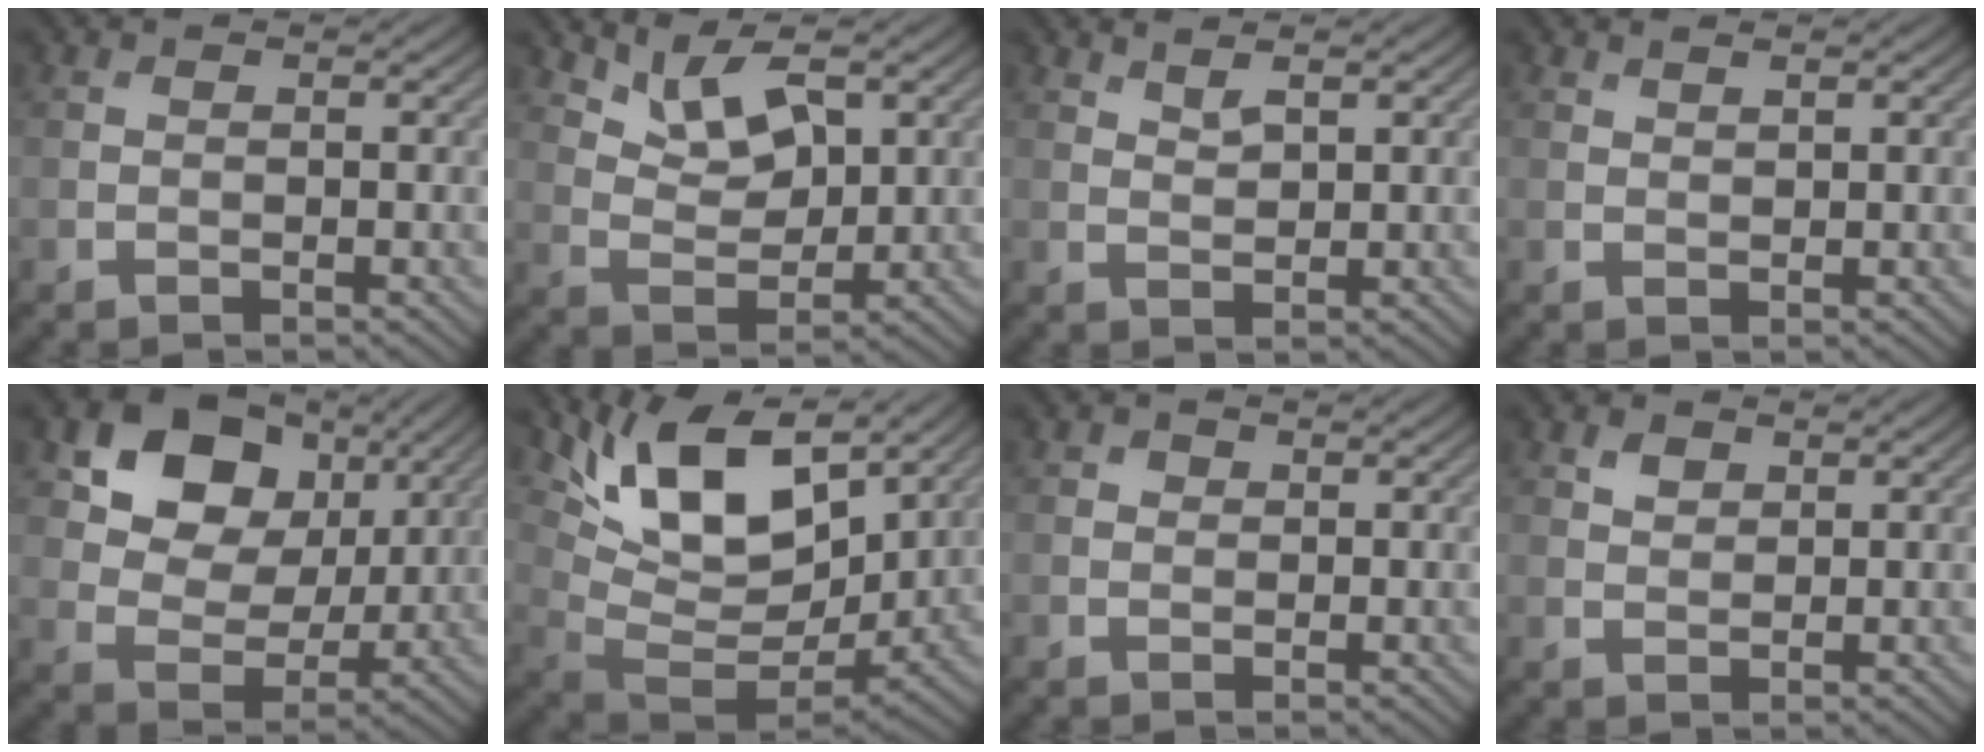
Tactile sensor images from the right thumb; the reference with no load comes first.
{"total": 6.3, "force": [3.9, 2.7, 4.1], "torque": [-0.081, -0.009, 0.078]}
{"total": 1.8, "force": [1.5, 0.5, 1.0], "torque": [-0.023, -0.003, 0.033]}
{"total": 0.8, "force": [0.8, 0.1, 0.3], "torque": [-0.007, 0.000, 0.016]}
{"total": 12.4, "force": [5.7, 8.9, 6.6], "torque": [-0.137, 0.015, 0.099]}
{"total": 15.4, "force": [7.7, 7.4, 11.1], "torque": [-0.214, 0.012, 0.130]}
{"total": 0.8, "force": [0.3, 0.7, 0.3], "torque": [-0.002, -0.002, 0.002]}
{"total": 1.7, "force": [1.1, 1.0, 0.7], "torque": [-0.014, 0.000, 0.022]}